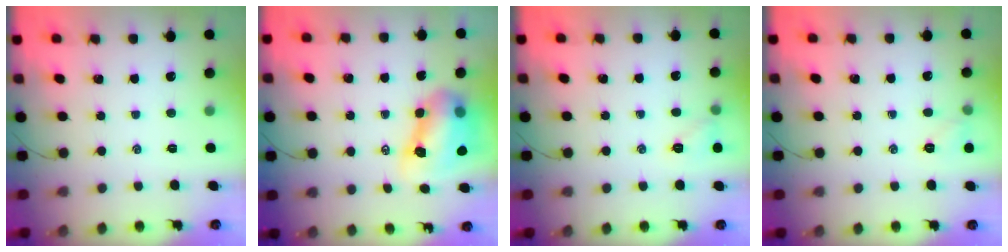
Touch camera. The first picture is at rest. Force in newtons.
{"total": 11.2, "press": 10.8, "slide": 3.2}
{"total": 6.4, "press": 6.3, "slide": 1.3}
{"total": 5.5, "press": 5.3, "slide": 1.5}